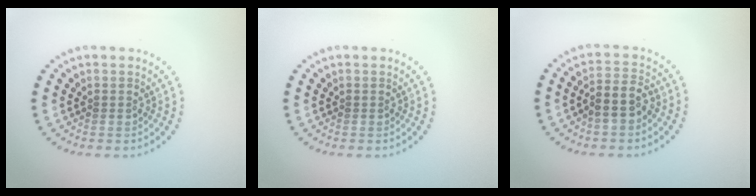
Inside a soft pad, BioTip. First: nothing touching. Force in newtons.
{"total": 0.0}
{"total": 2.9, "press": 2.5, "slide": 1.4}